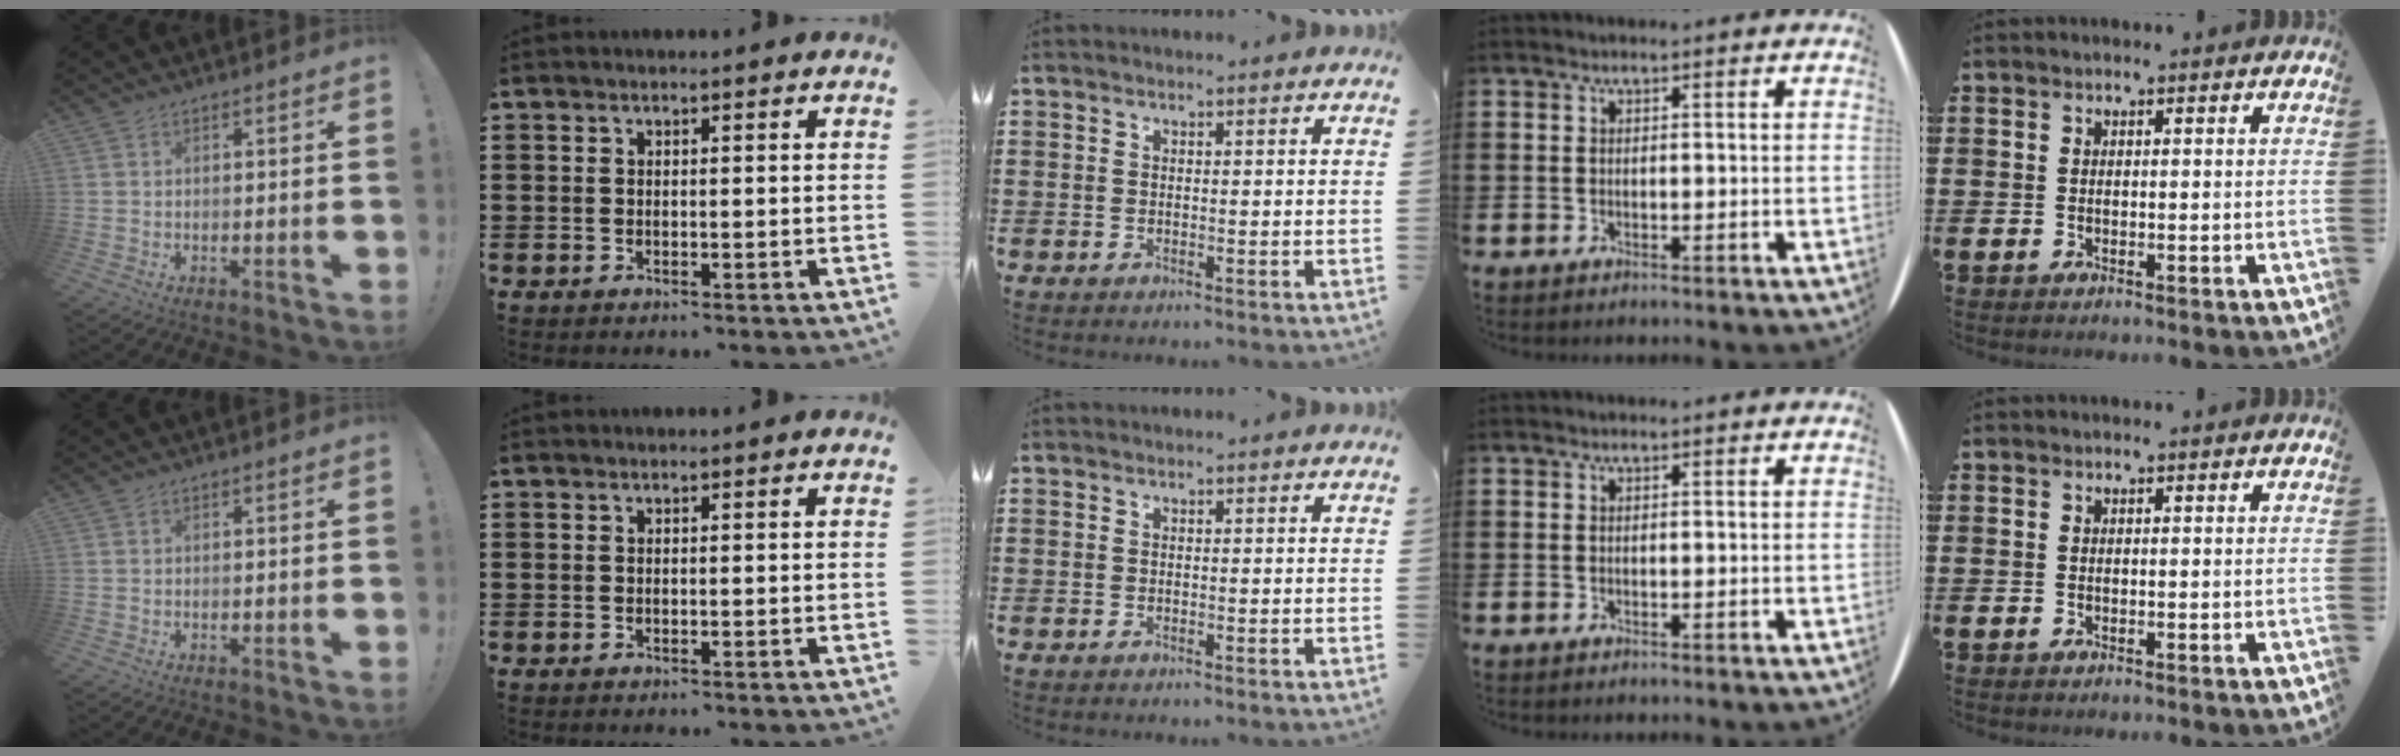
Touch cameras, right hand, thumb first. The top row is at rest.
{}